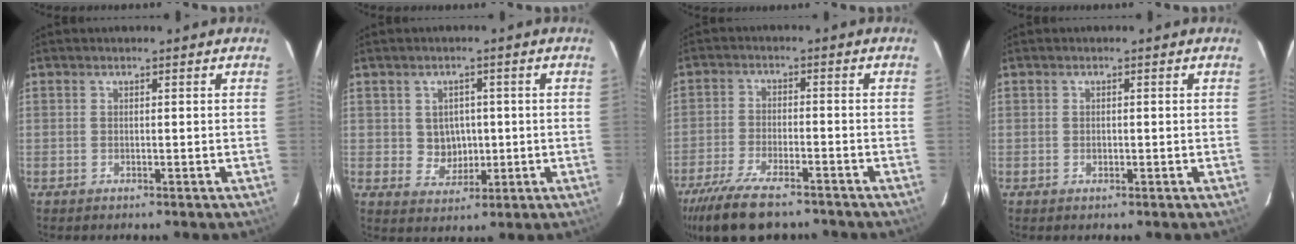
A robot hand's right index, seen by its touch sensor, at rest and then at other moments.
{"total": 5.0, "force": [0.3, 4.7, 1.5], "torque": [-0.032, 0.009, 0.016]}
{"total": 14.4, "force": [-11.3, 4.5, 7.7], "torque": [-0.174, -0.035, -0.194]}
{"total": 0.8, "force": [-0.1, 0.8, 0.3], "torque": [-0.004, 0.000, -0.001]}